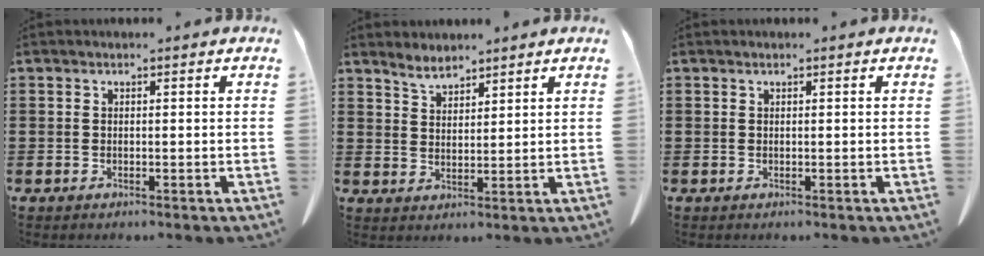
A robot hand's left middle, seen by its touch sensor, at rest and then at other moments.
{"total": 3.3, "force": [3.0, 1.0, 1.0], "torque": [-0.029, -0.004, 0.057]}
{"total": 0.0}